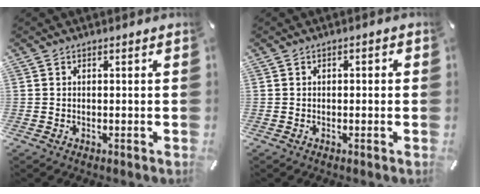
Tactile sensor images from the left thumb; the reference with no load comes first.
{"total": 1.0, "force": [-0.3, 0.6, 0.7], "torque": [-0.012, 0.003, -0.007]}